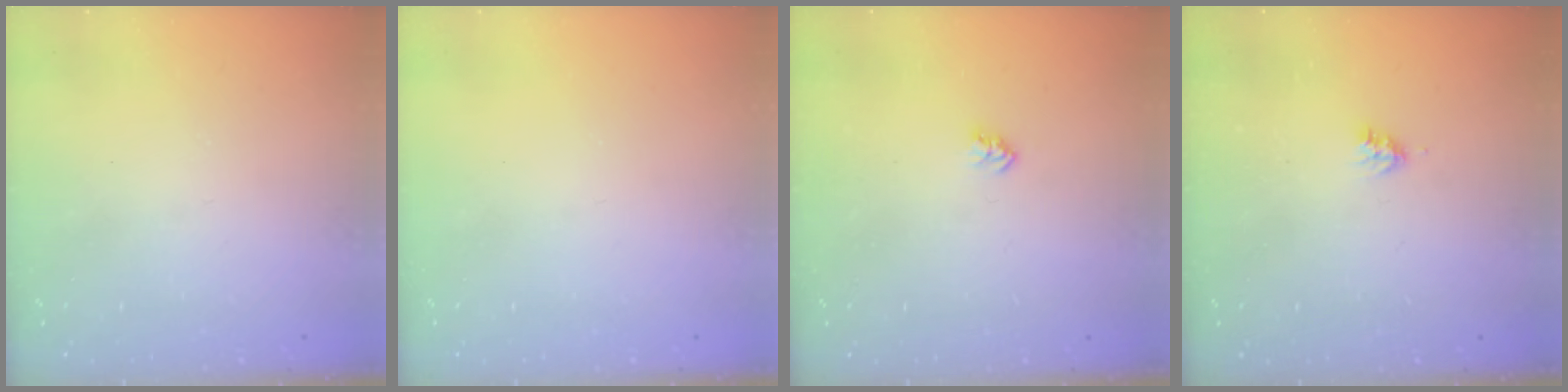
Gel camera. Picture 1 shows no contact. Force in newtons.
{"total": 0.0}
{"total": 2.6, "press": 2.6, "slide": 0.4}
{"total": 3.5, "press": 3.4, "slide": 0.5}